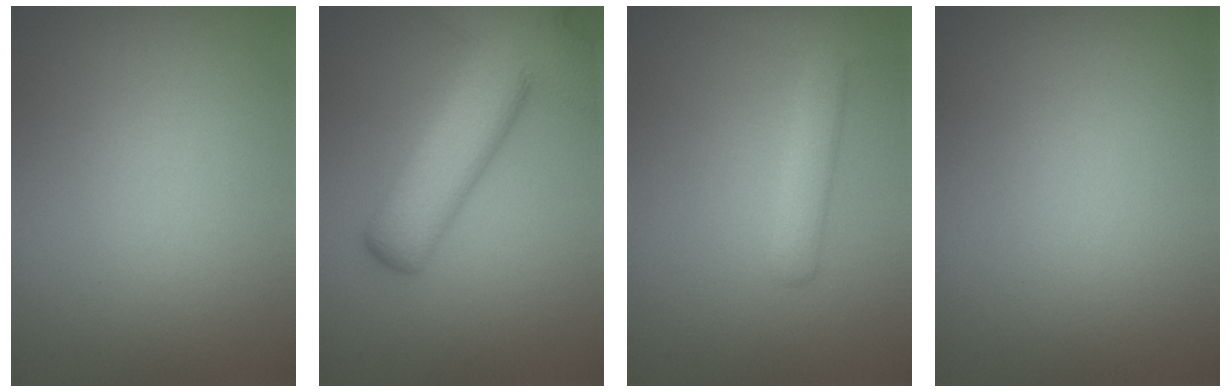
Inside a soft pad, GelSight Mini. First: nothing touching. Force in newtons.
{"total": 11.0, "press": 11.0, "slide": 0.6}
{"total": 2.8, "press": 2.8, "slide": 0.1}
{"total": 0.0}